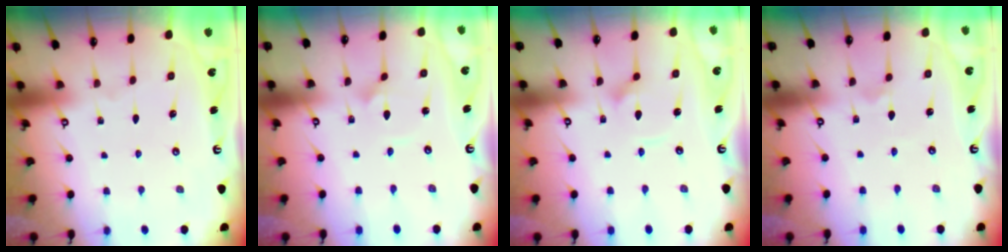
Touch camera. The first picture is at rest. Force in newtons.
{"total": 2.4, "press": 2.4, "slide": 0.1}
{"total": 6.5, "press": 6.5, "slide": 0.6}
{"total": 1.6, "press": 1.5, "slide": 0.2}